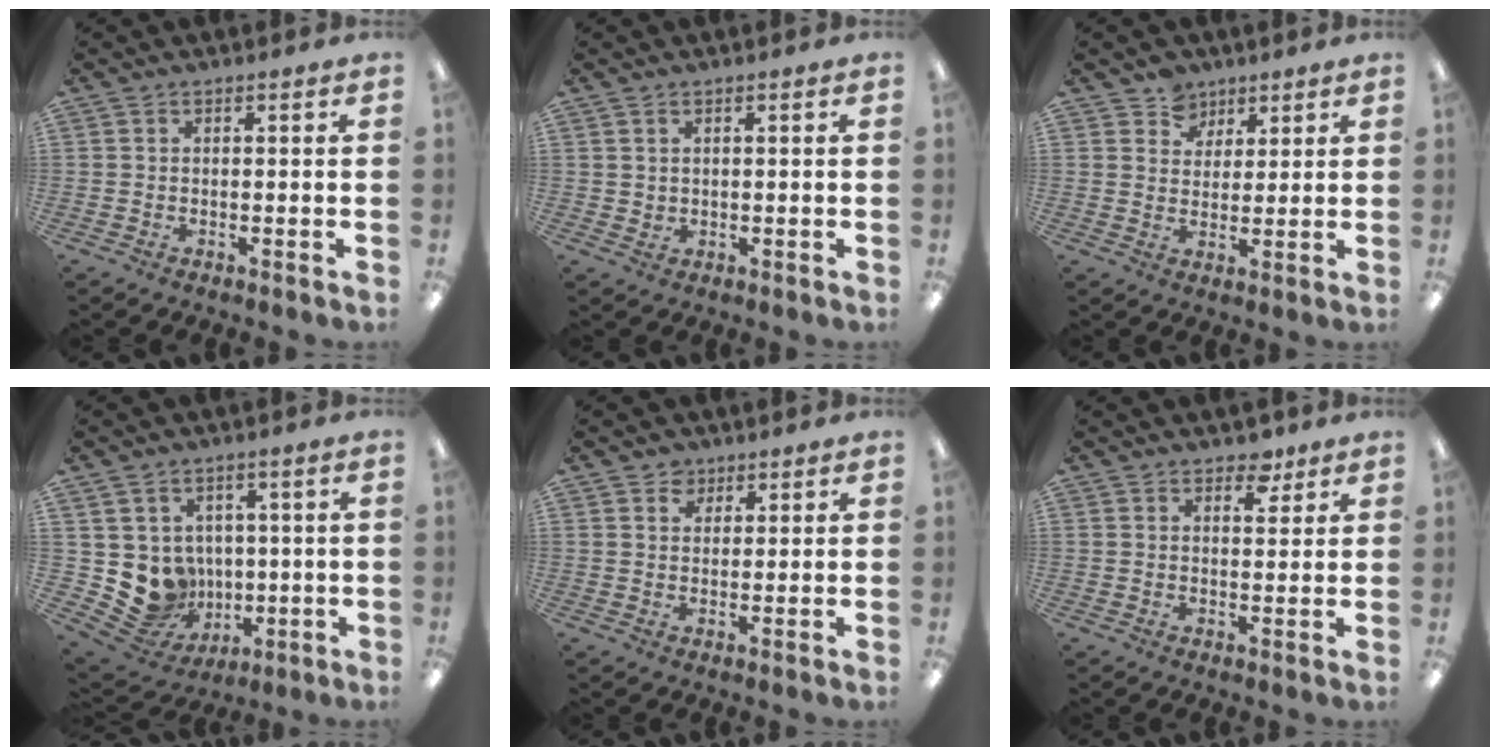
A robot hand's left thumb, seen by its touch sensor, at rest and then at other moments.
{"total": 1.5, "force": [1.0, 1.1, 0.2], "torque": [-0.006, 0.002, 0.018]}
{"total": 6.1, "force": [4.4, 4.3, 0.1], "torque": [-0.011, -0.019, 0.083]}
{"total": 9.6, "force": [0.1, 9.4, 2.1], "torque": [-0.066, -0.012, 0.016]}
{"total": 3.5, "force": [2.3, 2.6, 0.4], "torque": [0.000, -0.004, 0.040]}
{"total": 4.8, "force": [3.6, 2.6, 2.0], "torque": [-0.006, -0.018, 0.058]}